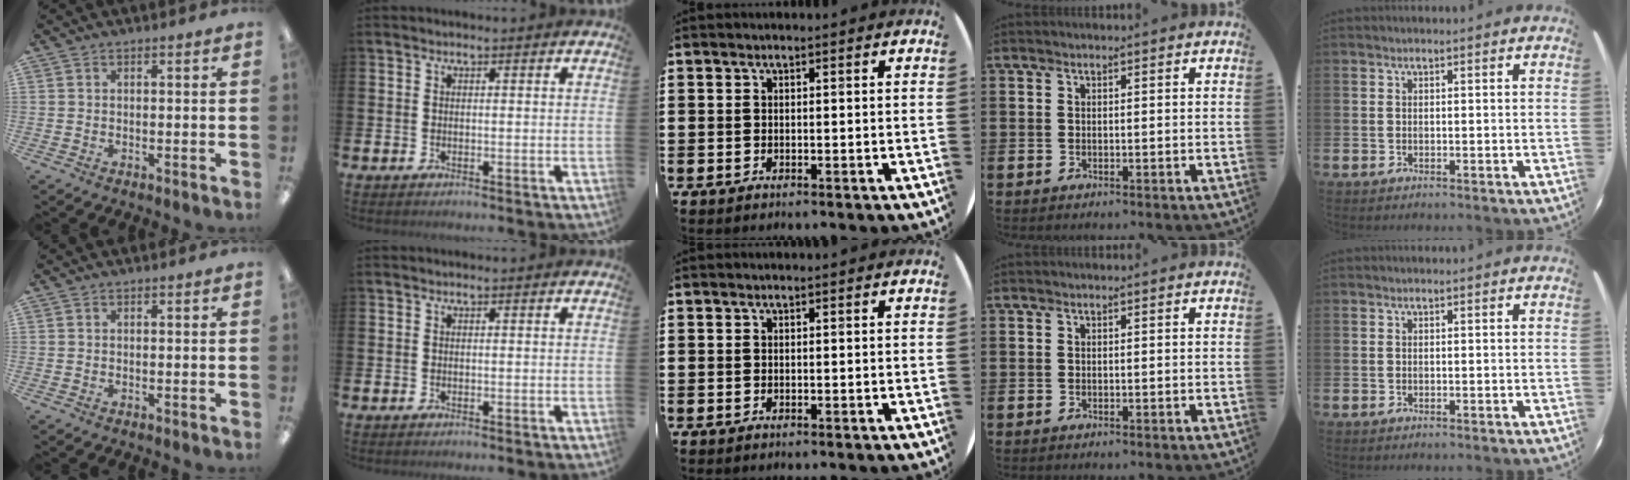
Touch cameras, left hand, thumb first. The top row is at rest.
{}